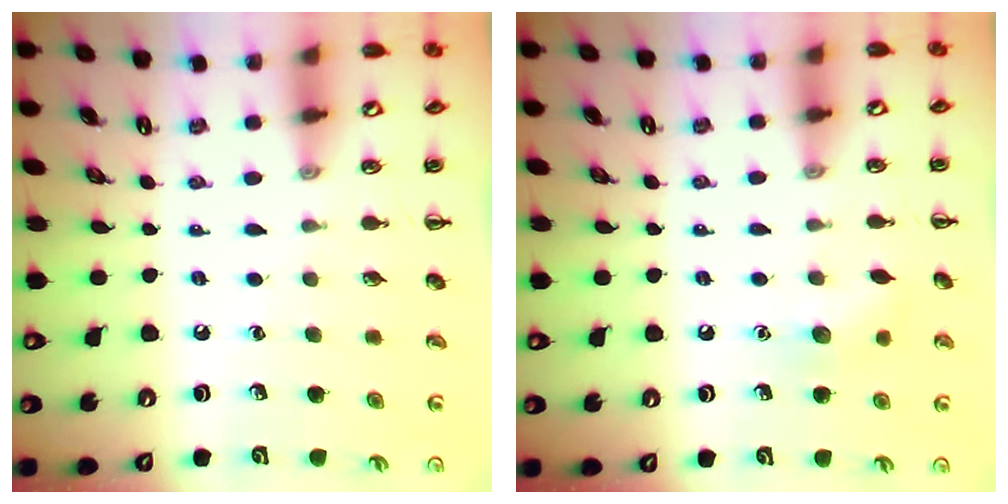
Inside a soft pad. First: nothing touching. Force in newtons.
{"total": 7.5, "press": 7.3, "slide": 1.7}